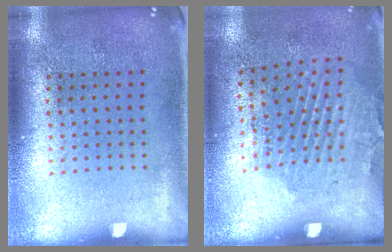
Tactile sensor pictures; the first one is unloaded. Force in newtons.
{"total": 2.0, "press": 1.2, "slide": 1.6}